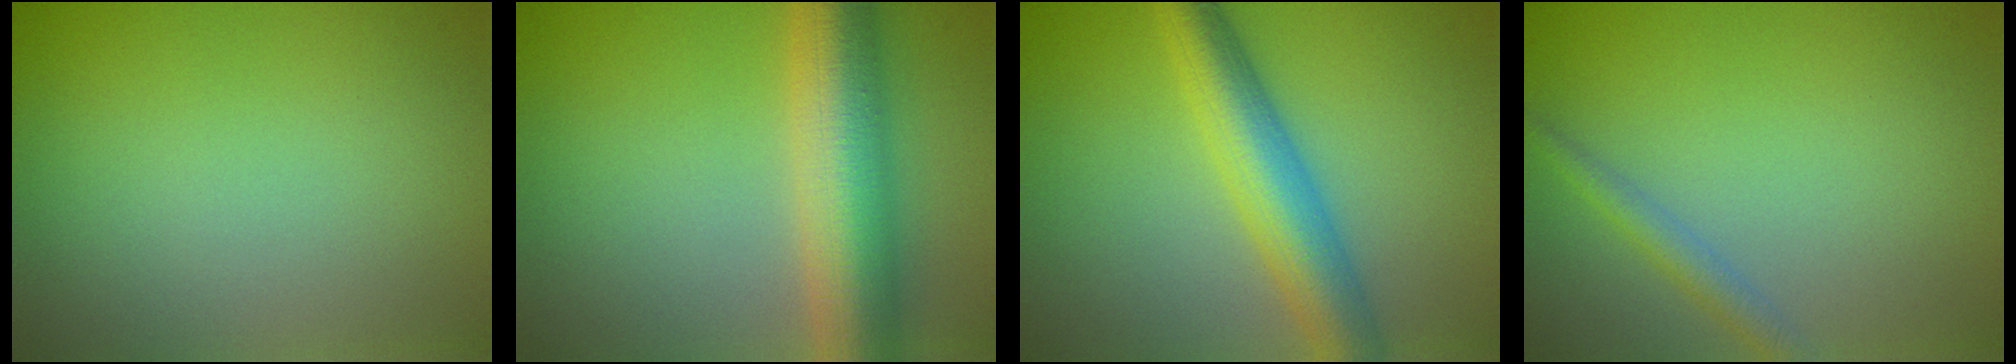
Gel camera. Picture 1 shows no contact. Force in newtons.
{"total": 9.5, "press": 9.5, "slide": 0.1}
{"total": 6.6, "press": 6.6, "slide": 0.3}
{"total": 1.8, "press": 1.8, "slide": 0.1}